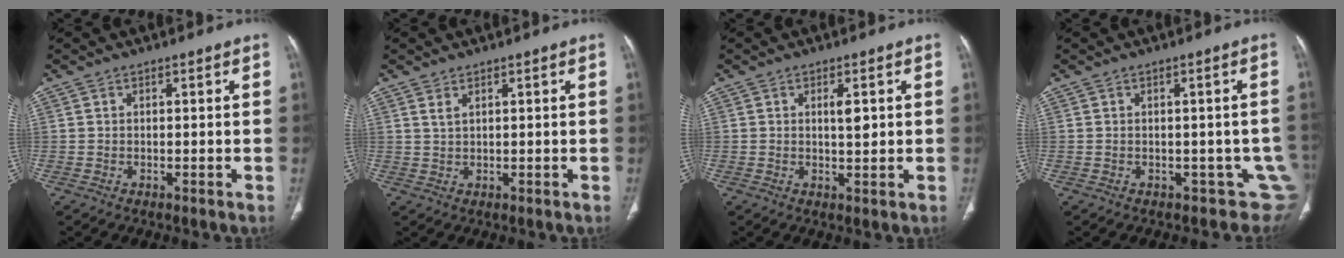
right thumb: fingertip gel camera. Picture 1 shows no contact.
{"total": 1.6, "force": [1.0, 0.5, 1.0], "torque": [-0.022, -0.001, 0.026]}
{"total": 3.3, "force": [0.9, 1.1, 3.0], "torque": [-0.049, -0.006, 0.014]}
{"total": 5.8, "force": [-1.1, 3.9, 4.1], "torque": [-0.016, -0.004, -0.008]}